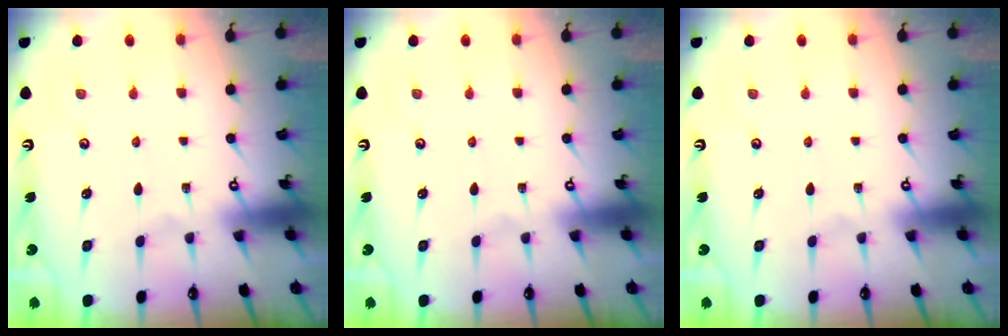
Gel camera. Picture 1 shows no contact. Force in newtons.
{"total": 0.0}
{"total": 0.0}